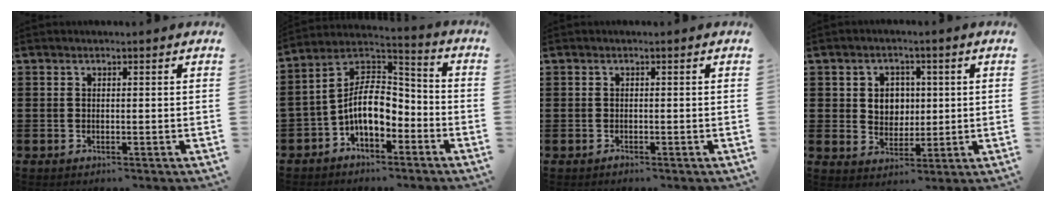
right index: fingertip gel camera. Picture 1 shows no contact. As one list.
[{"total": 8.9, "force": [-3.0, 4.9, 6.8], "torque": [-0.159, 0.001, -0.064]}, {"total": 0.6, "force": [-0.5, 0.3, -0.1], "torque": [0.002, 0.002, -0.010]}, {"total": 4.4, "force": [0.8, 4.0, 1.5], "torque": [-0.039, 0.011, 0.011]}]